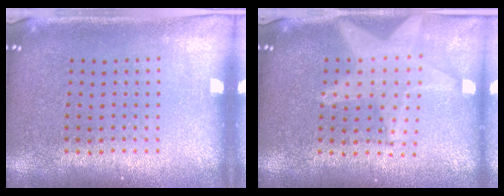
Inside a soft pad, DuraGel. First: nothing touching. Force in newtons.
{"total": 2.1, "press": 1.7, "slide": 1.2}